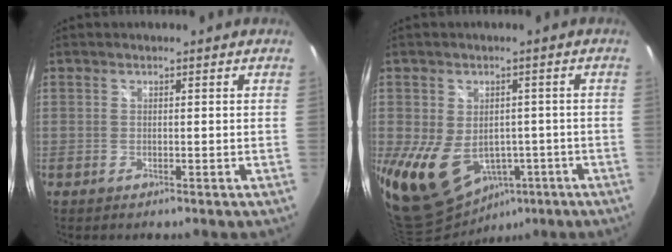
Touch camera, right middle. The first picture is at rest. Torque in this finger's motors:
{"motor_torque": [1.42, -0.72, 1.05, 0.21]}